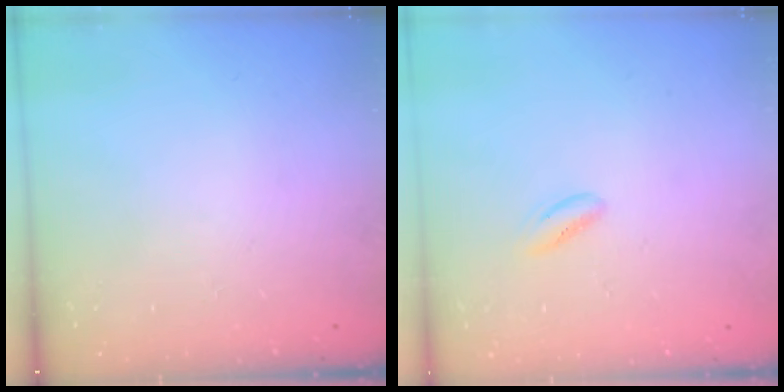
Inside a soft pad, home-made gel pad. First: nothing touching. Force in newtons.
{"total": 1.4, "press": 1.3, "slide": 0.5}